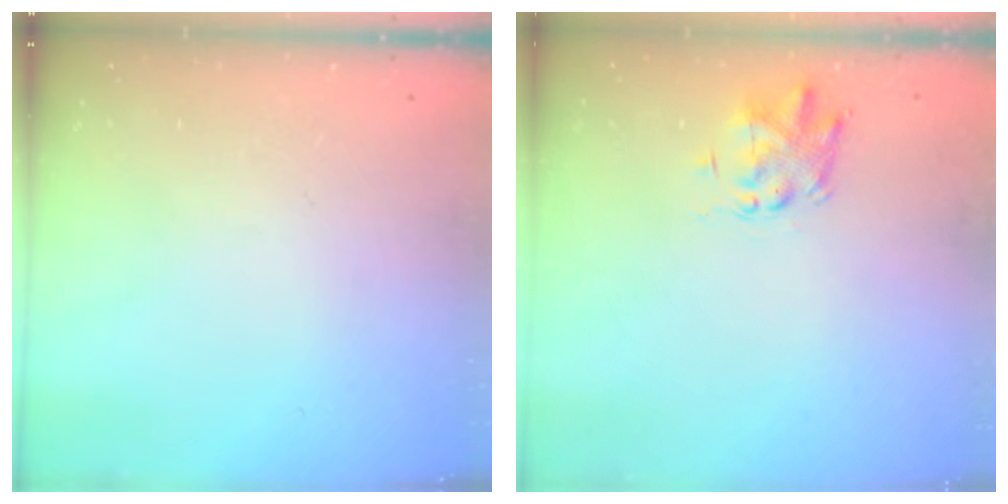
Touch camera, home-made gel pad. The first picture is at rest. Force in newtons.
{"total": 2.4, "press": 2.4, "slide": 0.1}